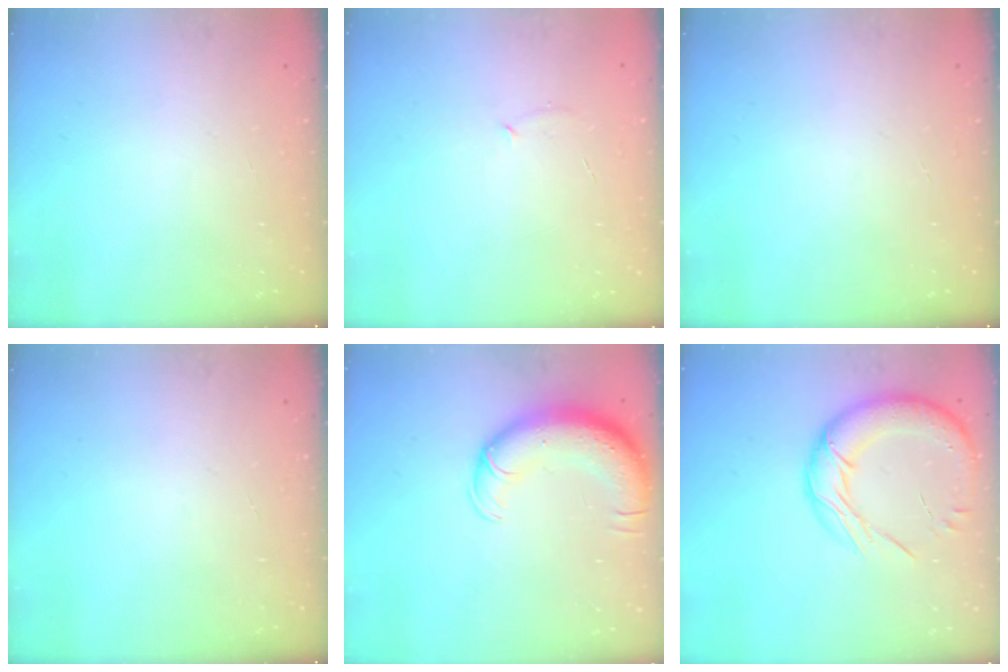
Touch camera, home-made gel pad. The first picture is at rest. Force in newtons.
{"total": 3.9, "press": 3.8, "slide": 1.0}
{"total": 0.0}
{"total": 0.0}
{"total": 13.9, "press": 13.5, "slide": 3.3}
{"total": 17.1, "press": 16.7, "slide": 3.5}